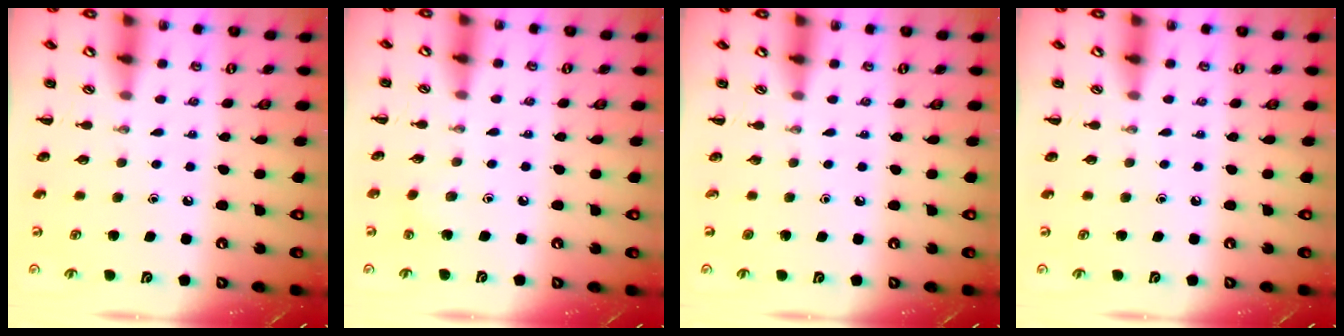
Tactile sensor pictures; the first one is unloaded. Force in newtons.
{"total": 3.8, "press": 3.7, "slide": 1.0}
{"total": 0.0}
{"total": 0.0}